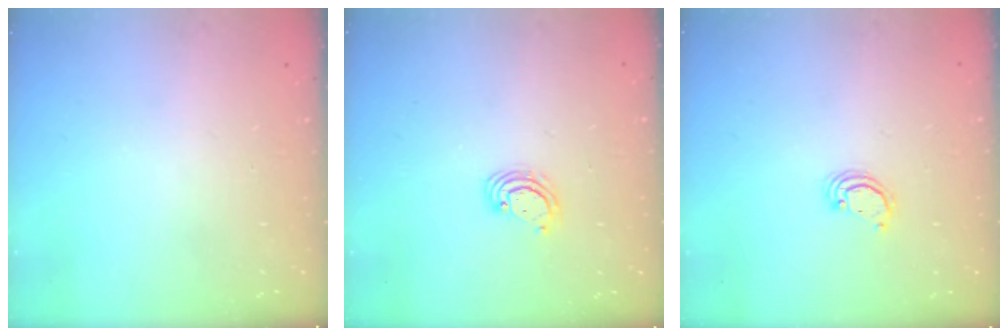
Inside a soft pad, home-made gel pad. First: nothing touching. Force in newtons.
{"total": 3.0, "press": 2.9, "slide": 0.3}
{"total": 2.1, "press": 2.1, "slide": 0.1}